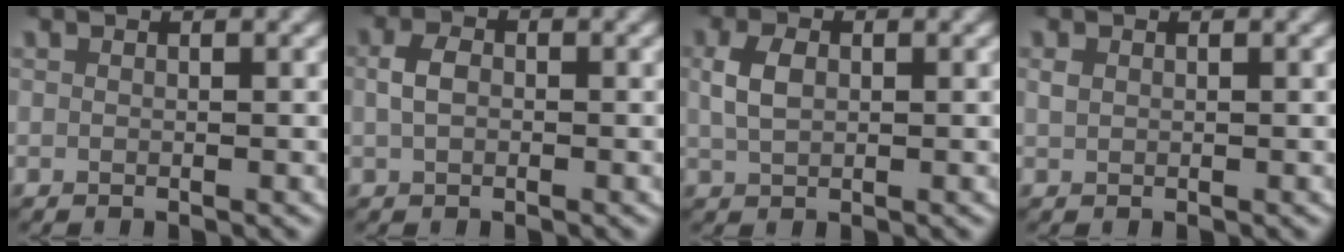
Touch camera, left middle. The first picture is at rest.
{"total": 2.1, "force": [-0.1, 1.5, 1.4], "torque": [-0.034, 0.003, -0.002]}
{"total": 2.6, "force": [0.4, 1.8, 1.9], "torque": [-0.044, 0.001, 0.012]}
{"total": 0.8, "force": [0.2, 0.6, 0.4], "torque": [-0.010, 0.002, 0.008]}